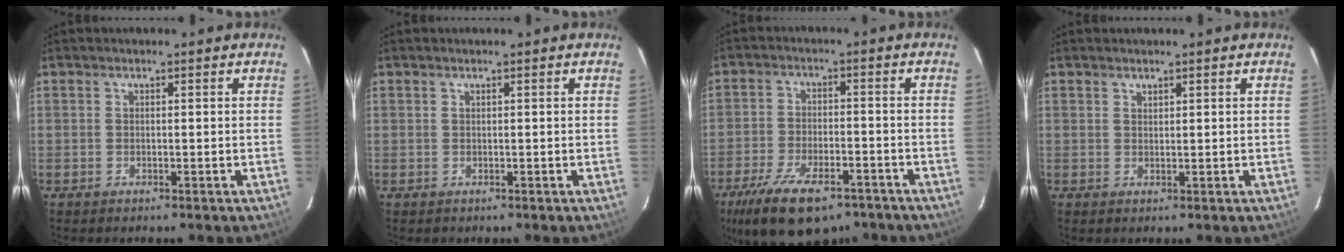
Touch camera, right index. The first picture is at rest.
{"total": 0.6, "force": [0.1, 0.5, -0.1], "torque": [0.005, 0.003, 0.003]}
{"total": 16.8, "force": [-11.4, 7.2, 10.0], "torque": [-0.211, -0.027, -0.183]}
{"total": 0.8, "force": [0.8, 0.3, 0.1], "torque": [-0.002, 0.001, 0.015]}